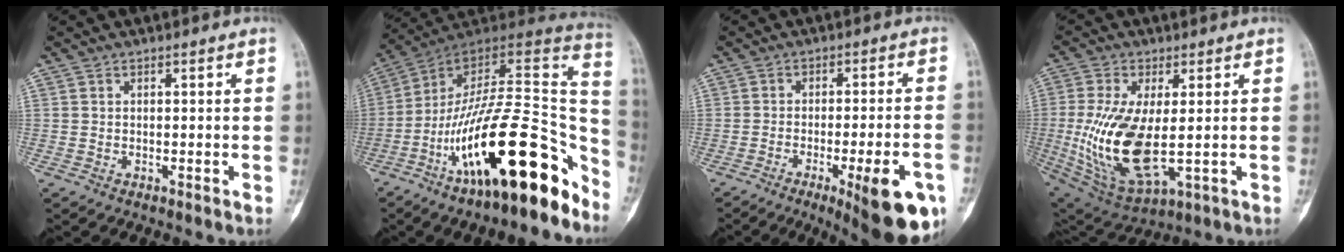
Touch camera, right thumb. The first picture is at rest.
{"total": 27.4, "force": [-14.1, 9.0, 21.7], "torque": [-0.283, 0.092, -0.229]}
{"total": 15.7, "force": [-7.1, 3.6, 13.6], "torque": [-0.138, 0.018, -0.089]}
{"total": 16.6, "force": [-0.9, 7.3, 14.9], "torque": [-0.309, -0.017, 0.008]}